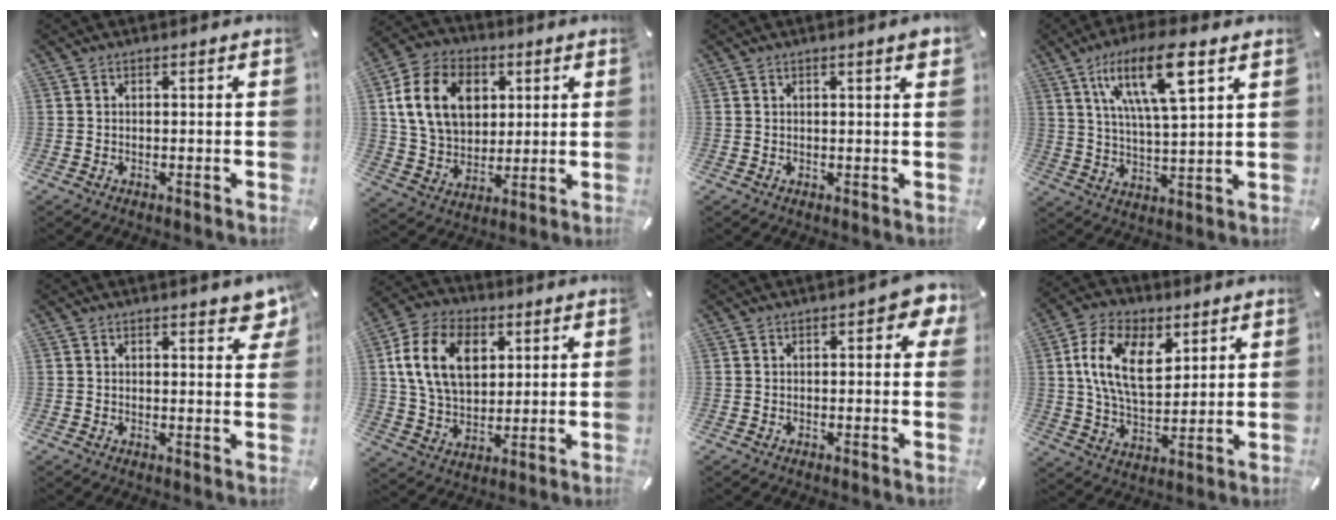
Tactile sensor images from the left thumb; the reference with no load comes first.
{"total": 14.8, "force": [3.8, 11.6, 8.3], "torque": [-0.167, 0.010, 0.072]}
{"total": 2.3, "force": [1.2, 0.3, 1.9], "torque": [-0.038, 0.003, 0.020]}
{"total": 16.1, "force": [8.4, 4.9, 12.9], "torque": [-0.236, -0.018, 0.135]}
{"total": 3.4, "force": [2.6, 1.2, 1.9], "torque": [-0.020, -0.014, 0.041]}
{"total": 14.5, "force": [4.3, 10.4, 9.2], "torque": [-0.187, 0.004, 0.076]}
{"total": 4.9, "force": [1.3, 2.2, 4.1], "torque": [-0.056, 0.002, 0.018]}
{"total": 14.7, "force": [5.4, 8.9, 10.3], "torque": [-0.205, 0.000, 0.097]}